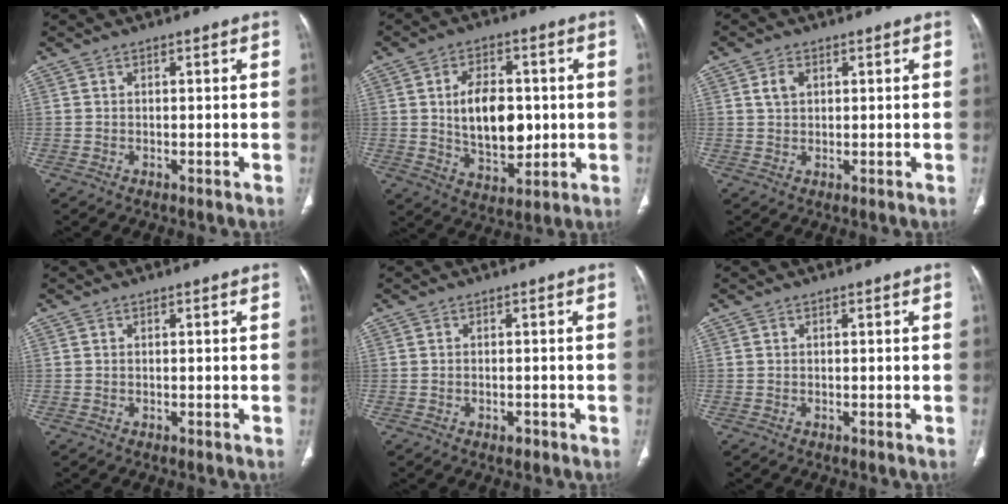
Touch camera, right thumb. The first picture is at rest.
{"total": 12.5, "force": [0.6, 7.7, 9.9], "torque": [-0.132, -0.006, 0.021]}
{"total": 2.9, "force": [1.0, 2.0, 1.8], "torque": [-0.030, 0.001, 0.022]}
{"total": 0.0}
{"total": 1.2, "force": [-0.7, 0.7, 0.7], "torque": [-0.010, 0.005, -0.010]}
{"total": 0.0}